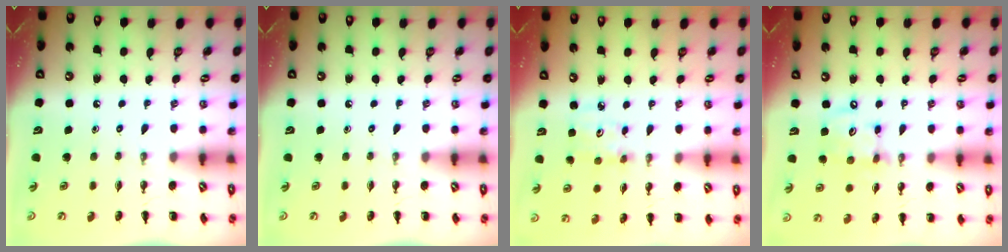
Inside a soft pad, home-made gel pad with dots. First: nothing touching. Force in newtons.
{"total": 0.0}
{"total": 2.8, "press": 2.8, "slide": 0.4}
{"total": 8.8, "press": 8.7, "slide": 1.2}